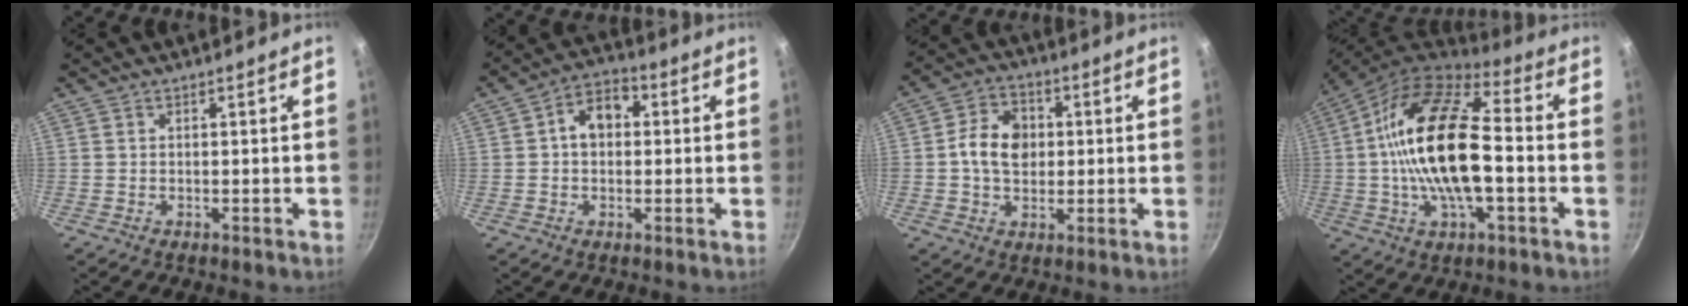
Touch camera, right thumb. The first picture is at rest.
{"total": 7.6, "force": [1.0, 5.5, 5.1], "torque": [-0.045, 0.019, 0.002]}
{"total": 9.4, "force": [0.6, 7.3, 5.9], "torque": [-0.078, 0.010, -0.002]}
{"total": 21.0, "force": [-1.2, 9.4, 18.7], "torque": [-0.339, 0.035, -0.041]}